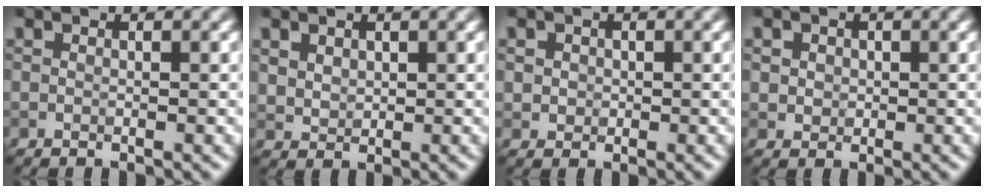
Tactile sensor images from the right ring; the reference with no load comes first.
{"total": 1.7, "force": [0.9, 1.3, 0.6], "torque": [-0.015, -0.006, 0.024]}
{"total": 1.5, "force": [0.4, 1.3, 0.5], "torque": [-0.007, 0.001, 0.016]}
{"total": 2.4, "force": [0.9, 2.0, 1.0], "torque": [-0.017, 0.006, 0.019]}